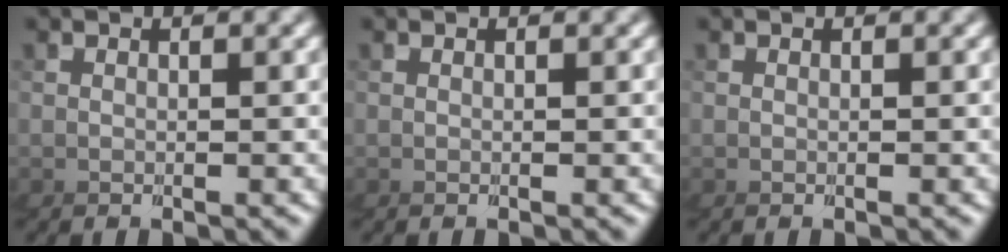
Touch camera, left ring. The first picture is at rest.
{"total": 0.0}
{"total": 0.0}